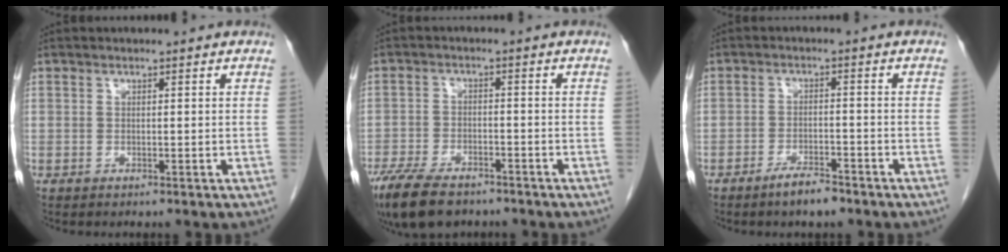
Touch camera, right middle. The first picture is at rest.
{"total": 10.7, "force": [-8.1, 4.0, 5.7], "torque": [-0.110, -0.017, -0.133]}
{"total": 4.0, "force": [-3.2, 0.8, 2.3], "torque": [-0.048, -0.003, -0.054]}